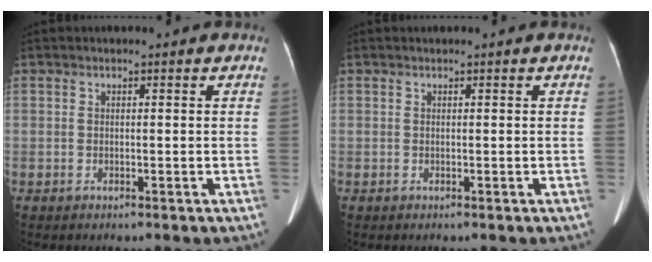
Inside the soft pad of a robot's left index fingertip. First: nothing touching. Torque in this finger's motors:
{"motor_torque": [-0.59, 0.25, 0.09, 0.06]}